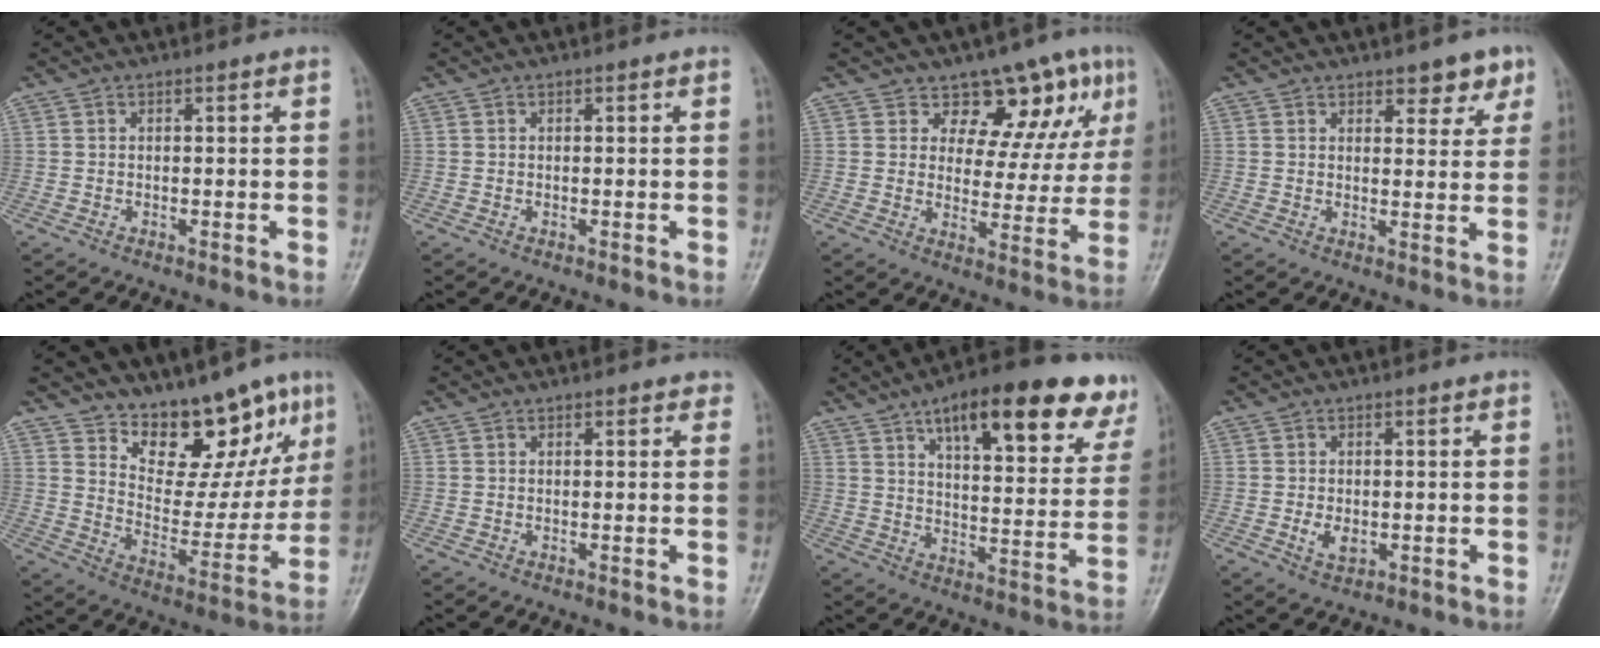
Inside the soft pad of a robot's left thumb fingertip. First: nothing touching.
{"total": 0.0}
{"total": 12.5, "force": [7.6, 7.5, 6.6], "torque": [-0.024, -0.033, 0.096]}
{"total": 4.9, "force": [3.3, 2.6, 2.6], "torque": [-0.001, -0.018, 0.042]}
{"total": 15.3, "force": [10.8, 7.5, 7.7], "torque": [-0.043, -0.072, 0.179]}
{"total": 1.1, "force": [0.7, 0.6, 0.6], "torque": [0.000, -0.002, 0.003]}
{"total": 23.3, "force": [14.3, 7.8, 16.6], "torque": [-0.190, -0.034, 0.197]}
{"total": 3.3, "force": [-0.6, 2.1, 2.4], "torque": [-0.041, -0.003, -0.007]}